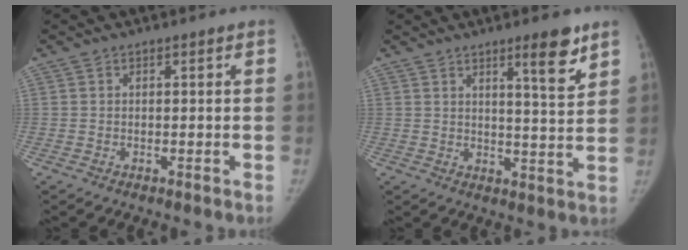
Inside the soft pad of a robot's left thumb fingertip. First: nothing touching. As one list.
[{"total": 7.6, "force": [4.9, 1.1, 5.7], "torque": [-0.074, -0.036, 0.071]}]